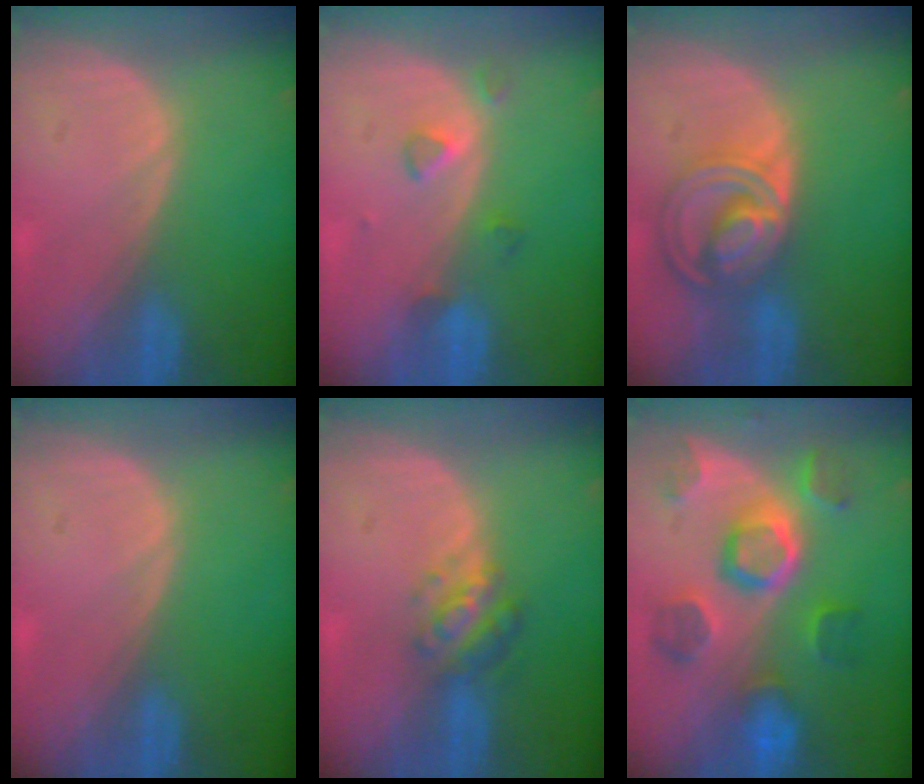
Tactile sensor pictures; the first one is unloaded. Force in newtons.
{"total": 3.0, "press": 2.8, "slide": 0.9}
{"total": 8.6, "press": 7.3, "slide": 4.4}
{"total": 0.0}
{"total": 4.9, "press": 4.4, "slide": 2.0}
{"total": 10.1, "press": 9.4, "slide": 3.8}